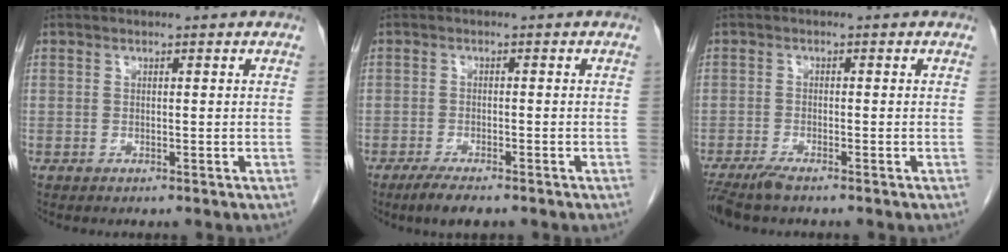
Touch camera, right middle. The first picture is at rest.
{"total": 3.6, "force": [-2.7, 0.6, 2.3], "torque": [-0.045, -0.008, -0.046]}
{"total": 3.7, "force": [-3.0, 0.3, 2.2], "torque": [-0.041, -0.009, -0.056]}